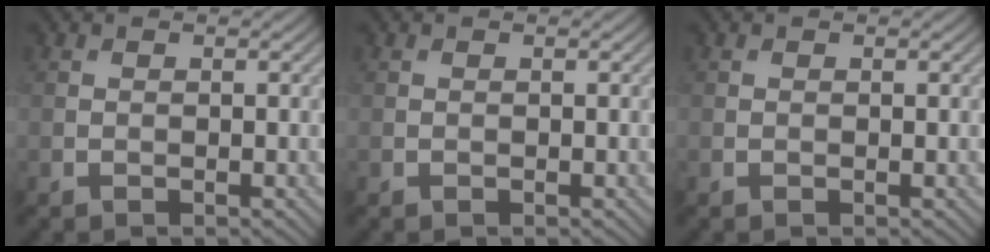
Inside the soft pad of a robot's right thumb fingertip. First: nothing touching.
{"total": 0.0}
{"total": 0.0}